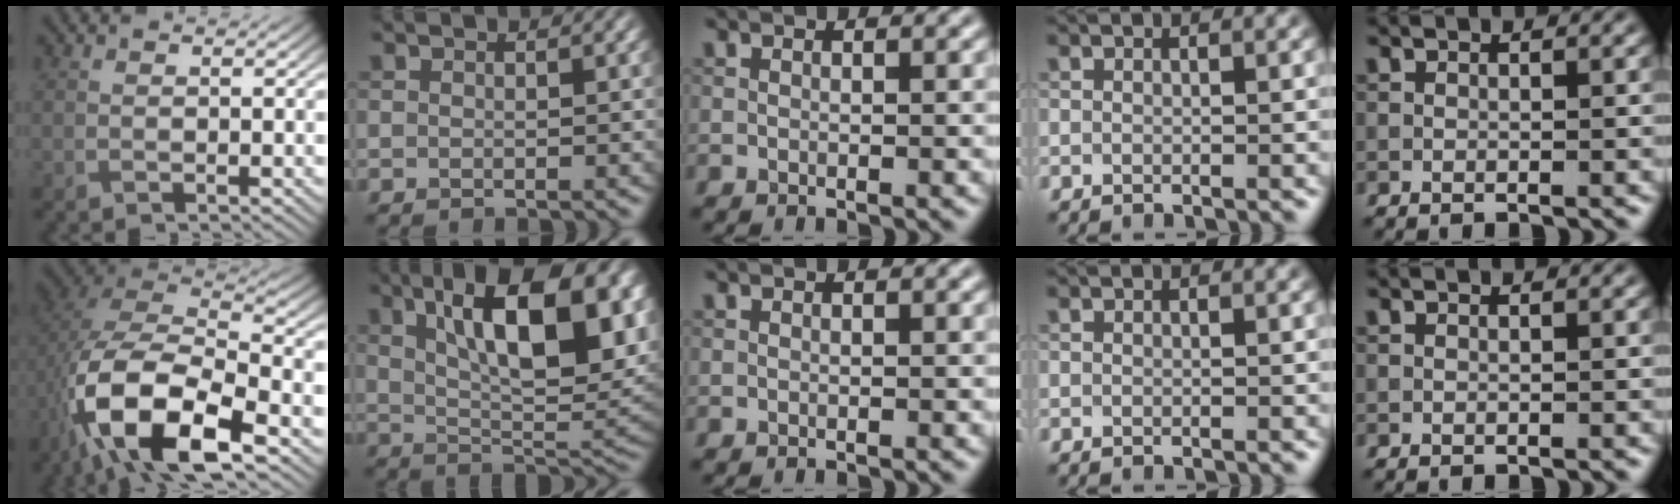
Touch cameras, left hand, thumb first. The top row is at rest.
{"thumb": {"total": 16.1, "force": [-6.8, 7.8, 12.3], "torque": [-0.261, -0.033, -0.124]}, "index": {"total": 14.6, "force": [5.6, 5.4, 12.4], "torque": [-0.183, 0.005, 0.089]}}